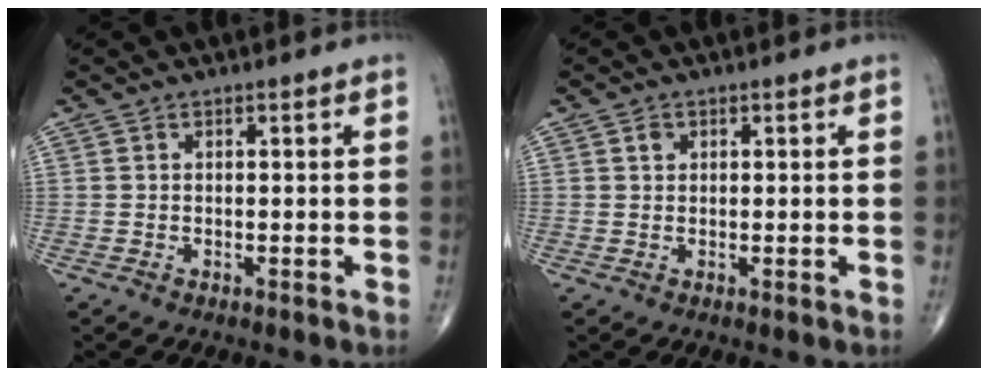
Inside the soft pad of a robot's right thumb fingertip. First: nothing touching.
{"total": 1.3, "force": [0.5, 1.0, 0.6], "torque": [-0.004, -0.001, 0.007]}